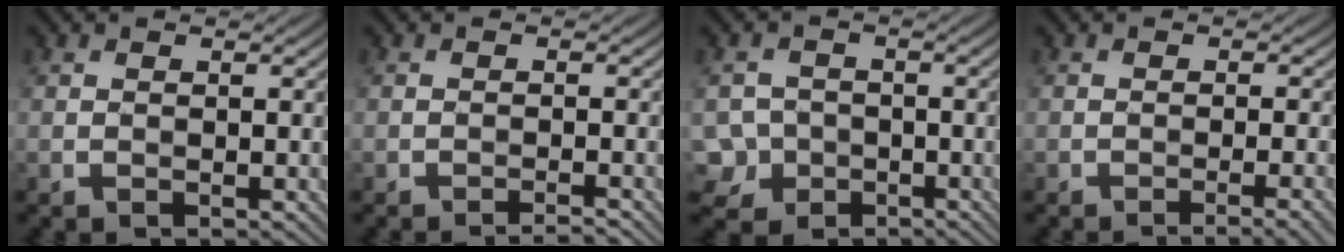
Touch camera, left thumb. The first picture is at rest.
{"total": 1.3, "force": [-1.1, -0.6, 0.2], "torque": [-0.005, 0.007, -0.028]}
{"total": 5.2, "force": [-2.4, 4.5, 0.8], "torque": [-0.026, -0.004, -0.063]}
{"total": 2.0, "force": [-1.3, -0.2, 1.6], "torque": [-0.022, 0.008, -0.030]}